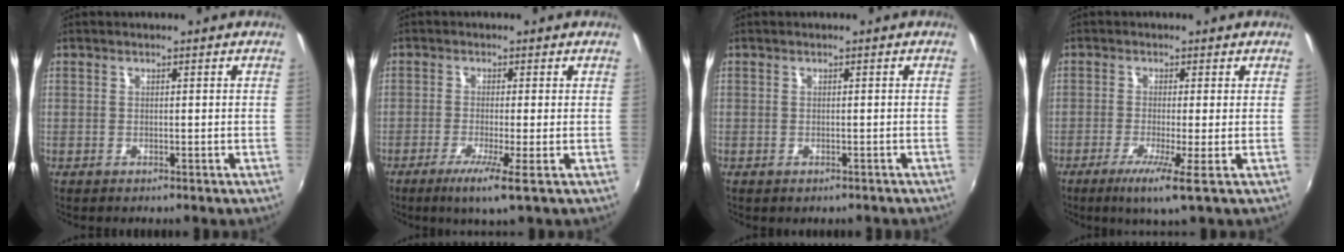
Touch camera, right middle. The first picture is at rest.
{"total": 5.1, "force": [-2.3, -0.8, 4.4], "torque": [-0.098, -0.015, -0.046]}
{"total": 0.8, "force": [-0.6, 0.4, 0.4], "torque": [-0.008, 0.000, -0.005]}
{"total": 5.2, "force": [-2.1, -0.8, 4.7], "torque": [-0.106, -0.016, -0.043]}